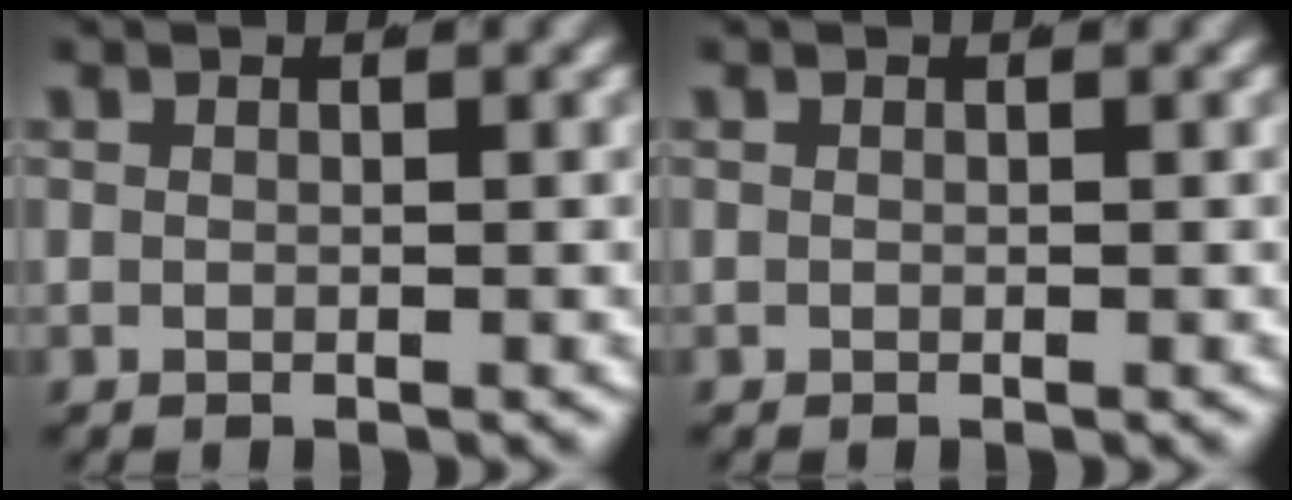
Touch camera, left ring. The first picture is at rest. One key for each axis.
{"total": 0.0}